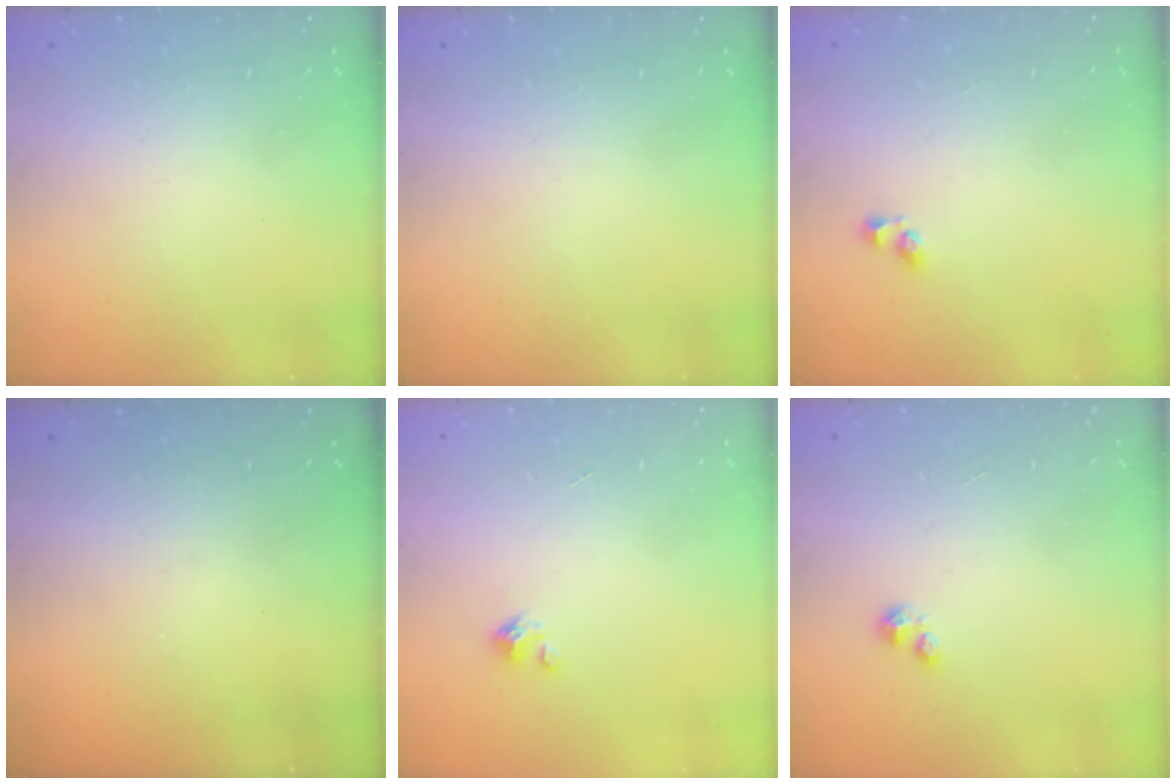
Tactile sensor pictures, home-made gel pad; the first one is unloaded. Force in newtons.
{"total": 0.0}
{"total": 4.0, "press": 3.7, "slide": 1.6}
{"total": 0.0}
{"total": 1.5, "press": 1.5, "slide": 0.1}
{"total": 0.9, "press": 0.9, "slide": 0.3}